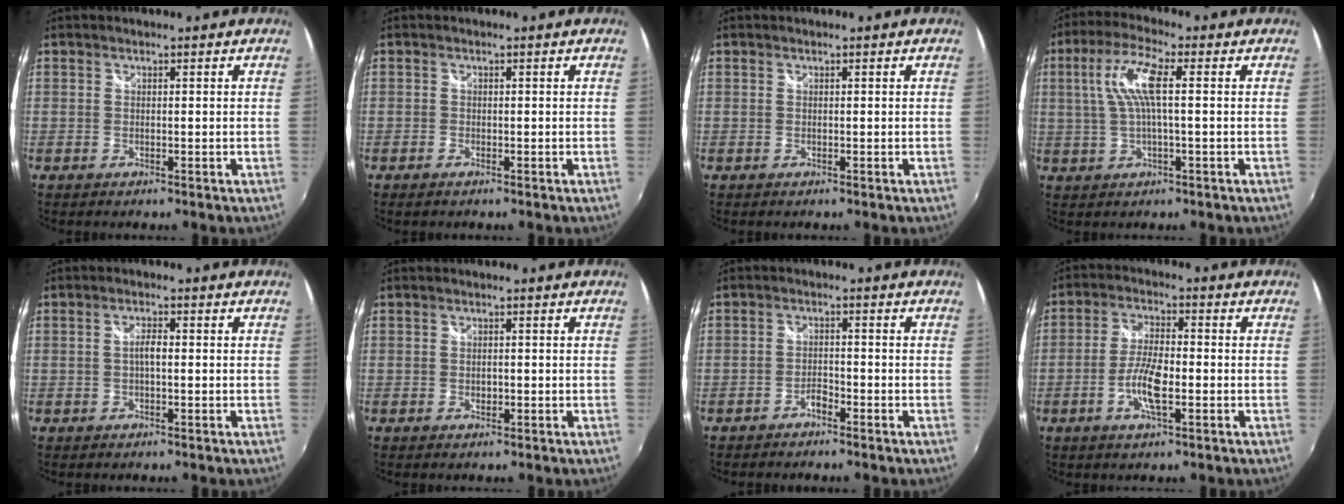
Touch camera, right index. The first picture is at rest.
{"total": 0.8, "force": [-0.7, 0.4, 0.3], "torque": [-0.006, -0.003, -0.014]}
{"total": 0.0}
{"total": 8.3, "force": [1.2, 1.4, 8.1], "torque": [-0.156, 0.008, 0.026]}
{"total": 2.1, "force": [-0.2, 0.6, 2.0], "torque": [-0.038, 0.004, -0.005]}
{"total": 1.1, "force": [-0.2, 0.7, 0.8], "torque": [-0.013, 0.002, -0.003]}
{"total": 1.9, "force": [-1.6, 0.6, 0.8], "torque": [-0.017, 0.004, -0.029]}
{"total": 7.0, "force": [-2.1, 1.9, 6.4], "torque": [-0.130, 0.003, -0.043]}